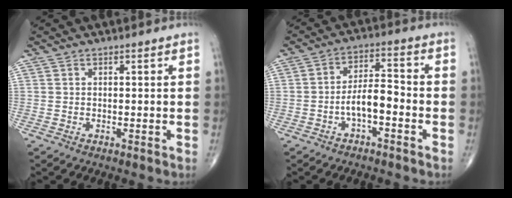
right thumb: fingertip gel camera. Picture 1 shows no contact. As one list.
[{"total": 6.5, "force": [-2.5, 2.6, 5.4], "torque": [-0.091, 0.035, -0.046]}]